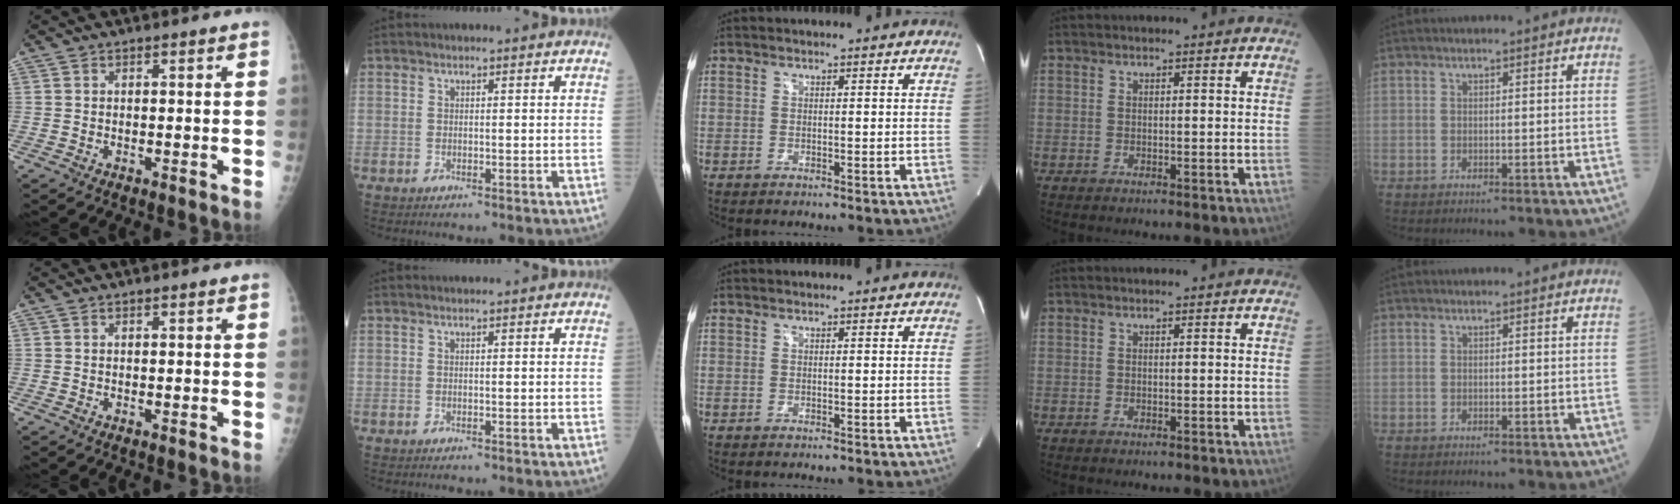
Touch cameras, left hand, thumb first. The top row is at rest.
{}